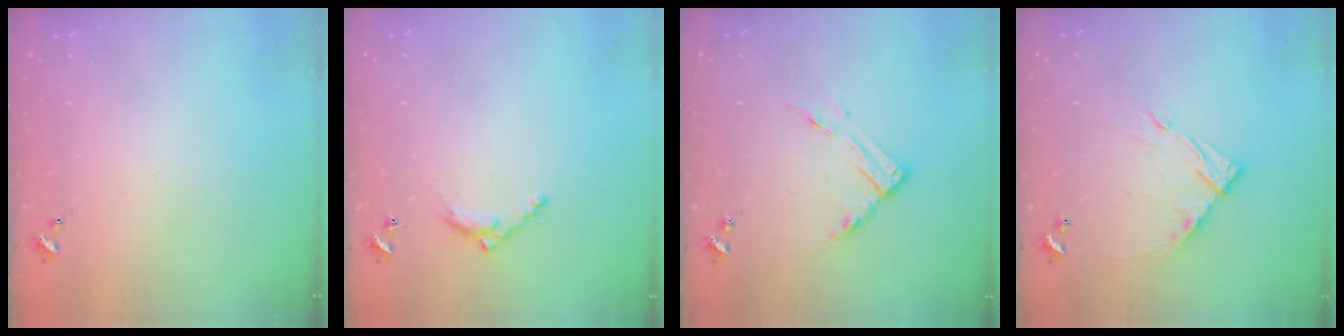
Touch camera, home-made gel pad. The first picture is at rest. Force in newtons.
{"total": 5.5, "press": 5.5, "slide": 0.3}
{"total": 9.3, "press": 9.2, "slide": 1.0}
{"total": 11.5, "press": 11.5, "slide": 0.8}